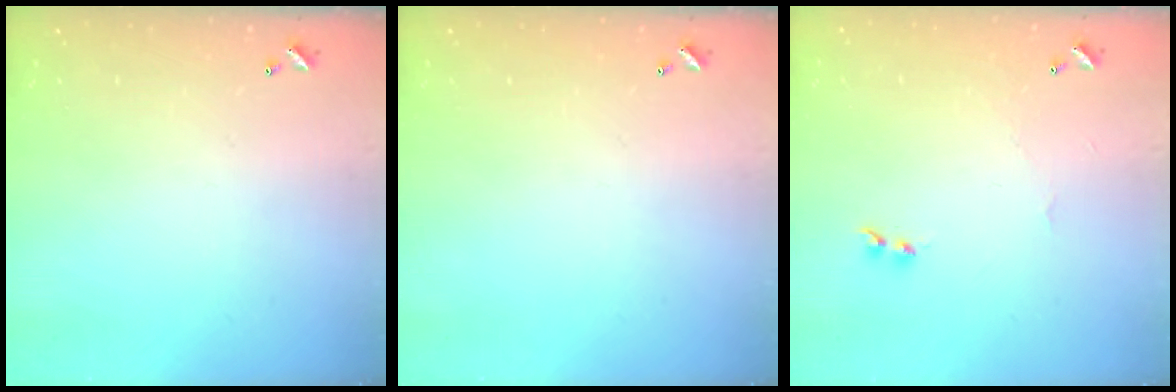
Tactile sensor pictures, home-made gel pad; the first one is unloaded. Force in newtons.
{"total": 0.0}
{"total": 2.0, "press": 1.9, "slide": 0.6}